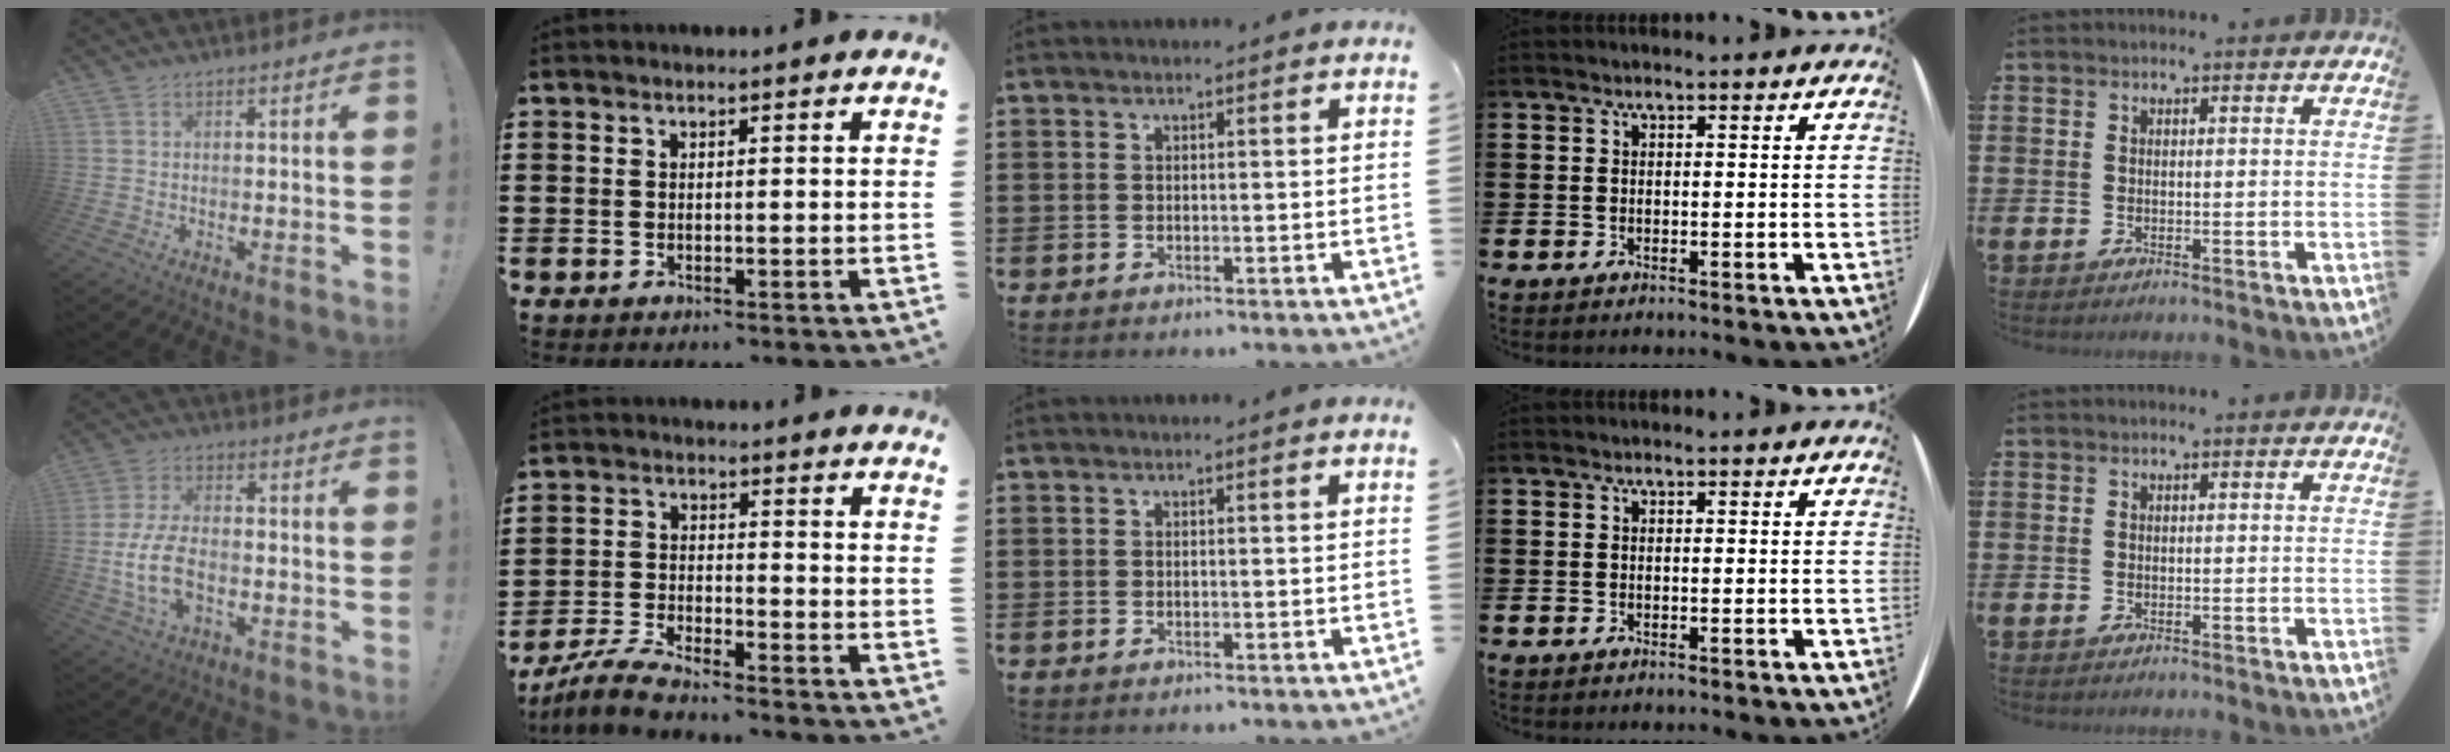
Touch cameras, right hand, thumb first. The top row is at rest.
{"thumb": {"total": 11.3, "force": [-2.5, 6.0, 9.2], "torque": [-0.176, -0.005, -0.041]}, "index": {"total": 5.5, "force": [-5.2, 0.1, 1.8], "torque": [-0.050, -0.009, -0.103]}}